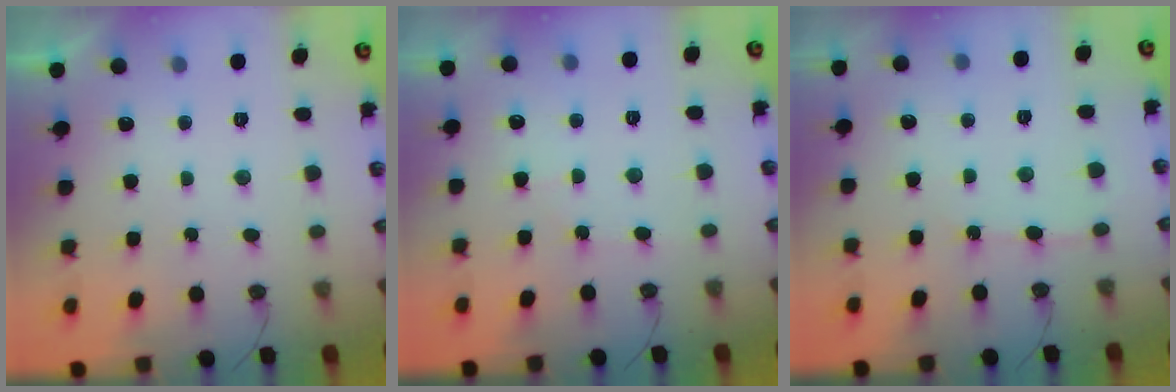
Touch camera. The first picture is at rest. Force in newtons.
{"total": 3.0, "press": 2.9, "slide": 0.5}
{"total": 5.4, "press": 5.4, "slide": 0.3}